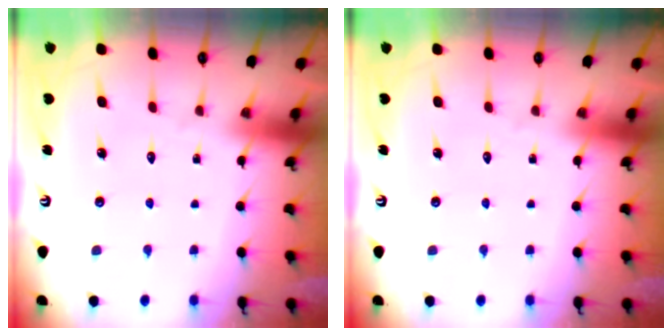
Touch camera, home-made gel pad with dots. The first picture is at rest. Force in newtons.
{"total": 0.0}